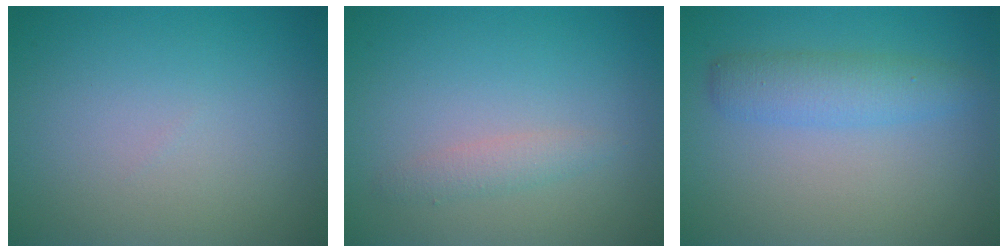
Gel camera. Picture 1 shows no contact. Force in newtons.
{"total": 1.4, "press": 1.4, "slide": 0.1}
{"total": 2.9, "press": 2.9, "slide": 0.1}